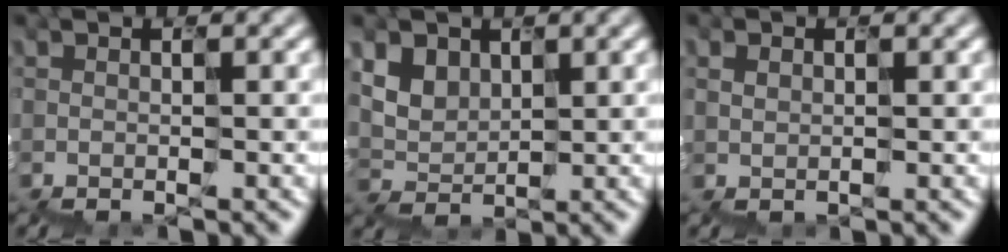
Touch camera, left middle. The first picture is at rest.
{"total": 2.9, "force": [2.1, 1.1, -1.6], "torque": [-0.002, 0.001, 0.038]}
{"total": 1.1, "force": [0.4, 0.0, -1.0], "torque": [-0.009, 0.003, 0.010]}